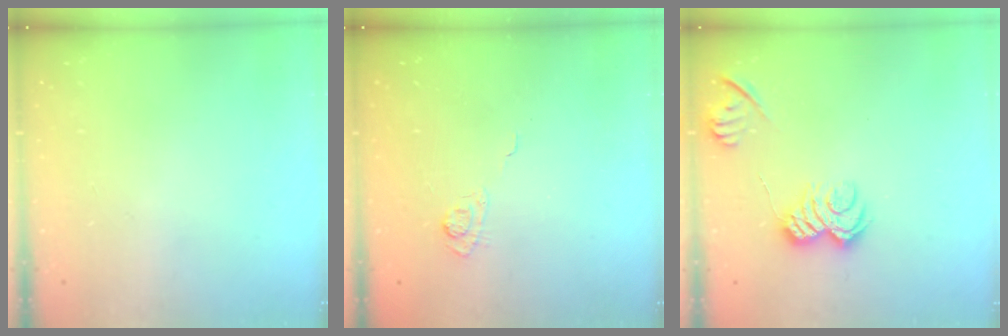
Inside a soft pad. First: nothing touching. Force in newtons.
{"total": 3.7, "press": 3.4, "slide": 1.5}
{"total": 9.6, "press": 9.6, "slide": 0.3}